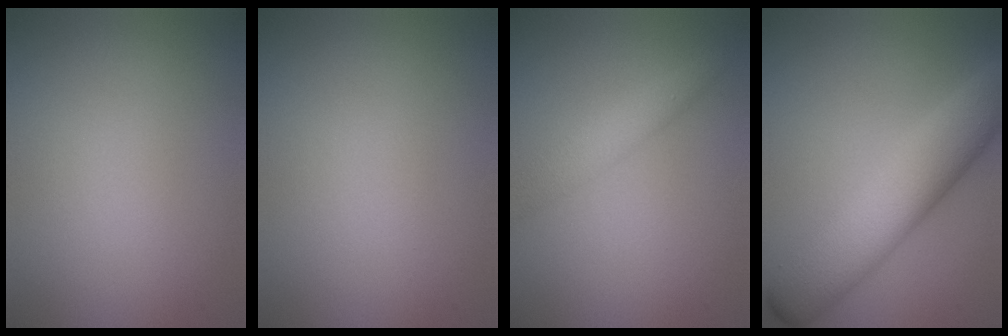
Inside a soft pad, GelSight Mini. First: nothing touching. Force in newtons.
{"total": 0.0}
{"total": 2.5, "press": 2.5, "slide": 0.1}
{"total": 8.0, "press": 8.0, "slide": 0.2}